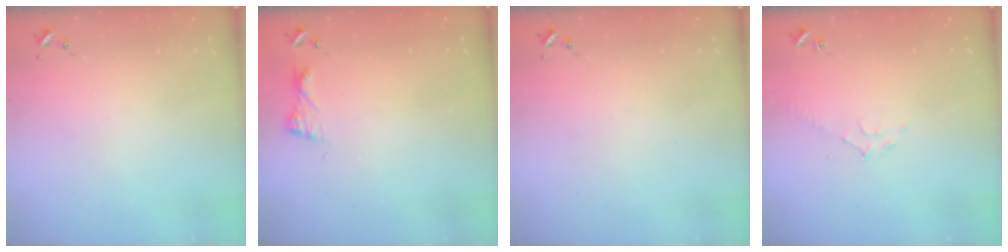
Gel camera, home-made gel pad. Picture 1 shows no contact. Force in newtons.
{"total": 5.0, "press": 4.9, "slide": 0.6}
{"total": 0.0}
{"total": 6.6, "press": 6.6, "slide": 0.8}